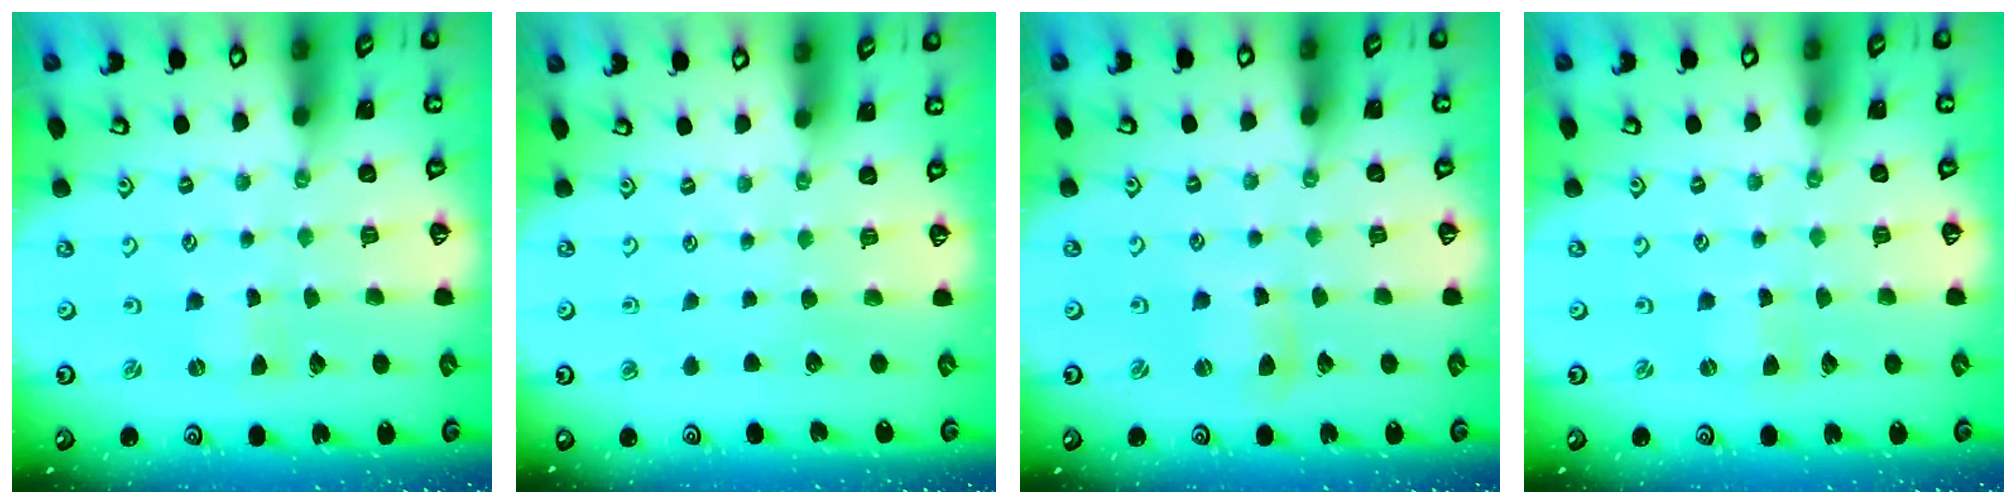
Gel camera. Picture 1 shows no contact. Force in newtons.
{"total": 0.0}
{"total": 3.2, "press": 3.1, "slide": 0.5}
{"total": 0.0}